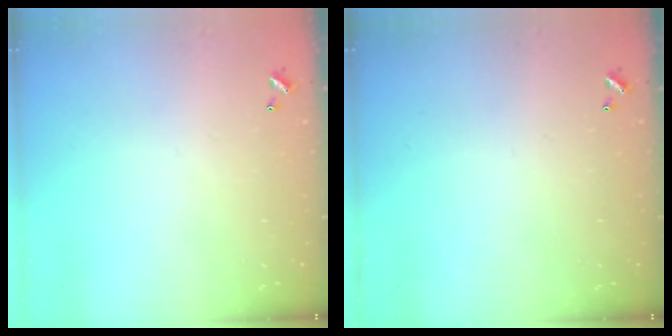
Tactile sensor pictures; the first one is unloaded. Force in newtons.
{"total": 0.0}